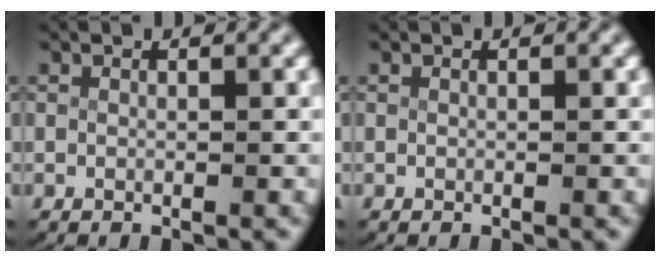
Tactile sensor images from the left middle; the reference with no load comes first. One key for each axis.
{"total": 0.0}